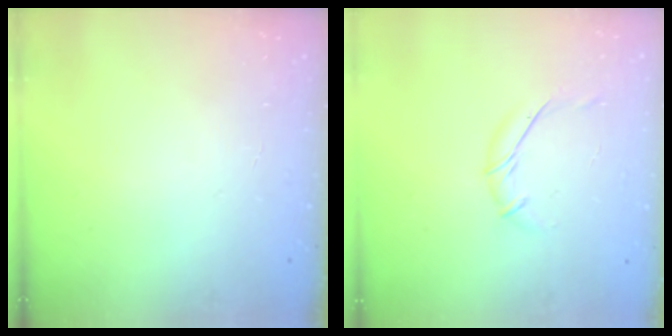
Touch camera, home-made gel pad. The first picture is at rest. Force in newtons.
{"total": 5.8, "press": 5.7, "slide": 1.0}